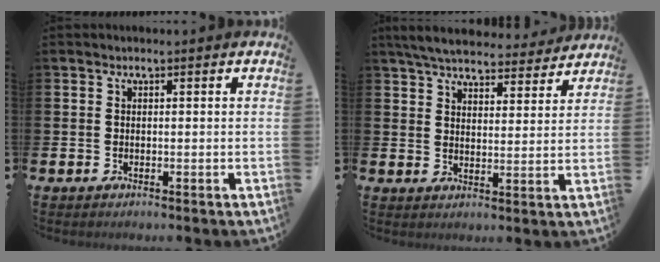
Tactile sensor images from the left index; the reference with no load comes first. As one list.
[{"total": 6.2, "force": [6.0, 1.3, 1.3], "torque": [-0.048, -0.033, 0.106]}]